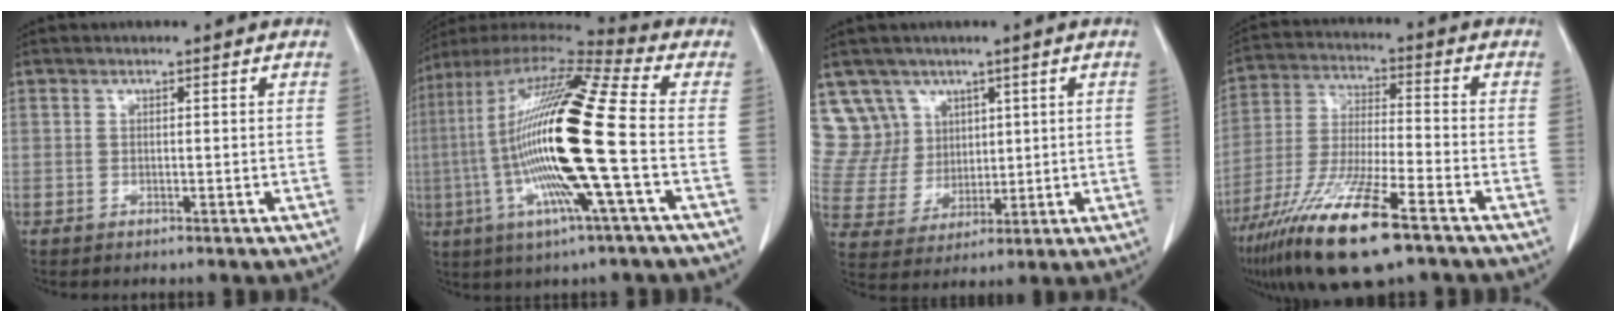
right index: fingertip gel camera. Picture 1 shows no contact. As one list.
[{"total": 22.8, "force": [-3.0, 0.8, 22.6], "torque": [-0.468, -0.017, -0.076]}, {"total": 9.4, "force": [5.8, 7.4, 0.2], "torque": [-0.013, 0.029, 0.128]}, {"total": 16.6, "force": [-10.2, 2.2, 12.9], "torque": [-0.266, -0.041, -0.189]}]